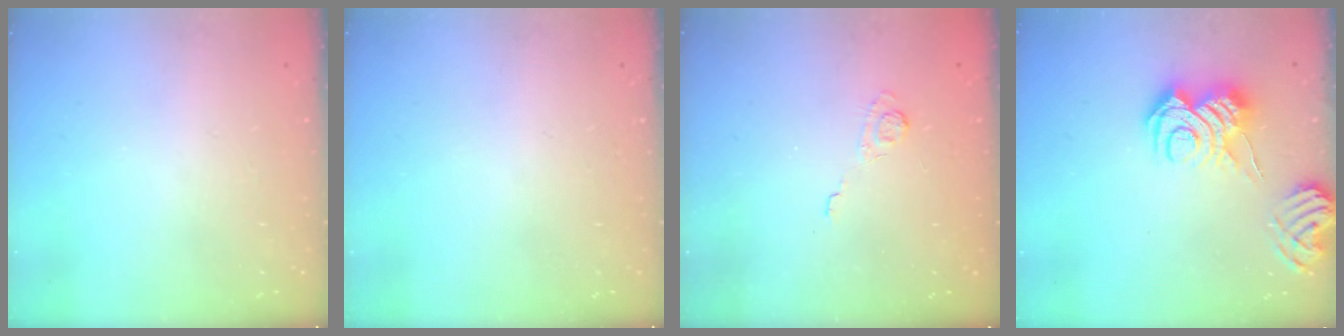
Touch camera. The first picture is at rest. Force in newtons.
{"total": 0.0}
{"total": 2.6, "press": 2.2, "slide": 1.5}
{"total": 10.7, "press": 10.6, "slide": 1.2}